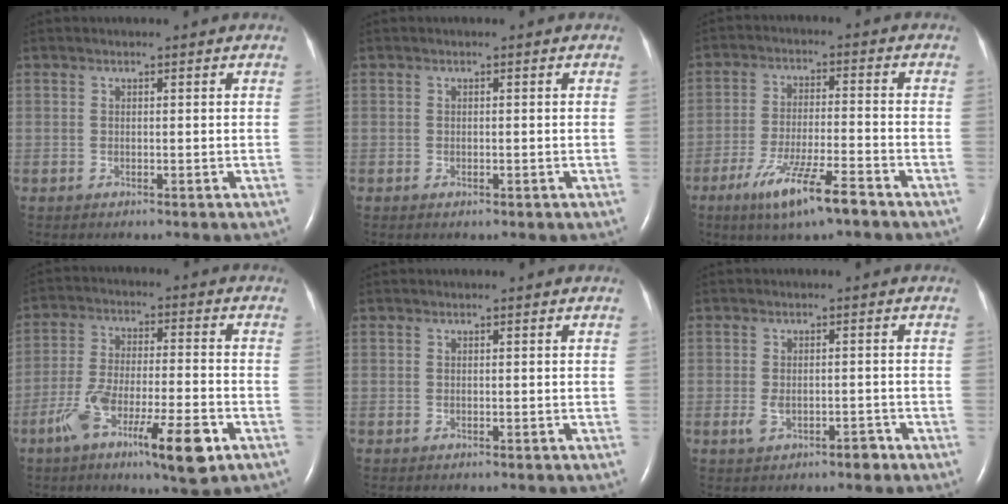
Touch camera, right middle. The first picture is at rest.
{"total": 0.6, "force": [-0.3, 0.3, 0.4], "torque": [-0.006, 0.000, 0.001]}
{"total": 9.9, "force": [-6.3, 0.7, 7.5], "torque": [-0.141, -0.019, -0.109]}
{"total": 13.4, "force": [-6.8, 2.0, 11.4], "torque": [-0.205, -0.013, -0.113]}
{"total": 0.0}
{"total": 3.3, "force": [-1.7, 0.6, 2.8], "torque": [-0.054, -0.004, -0.030]}